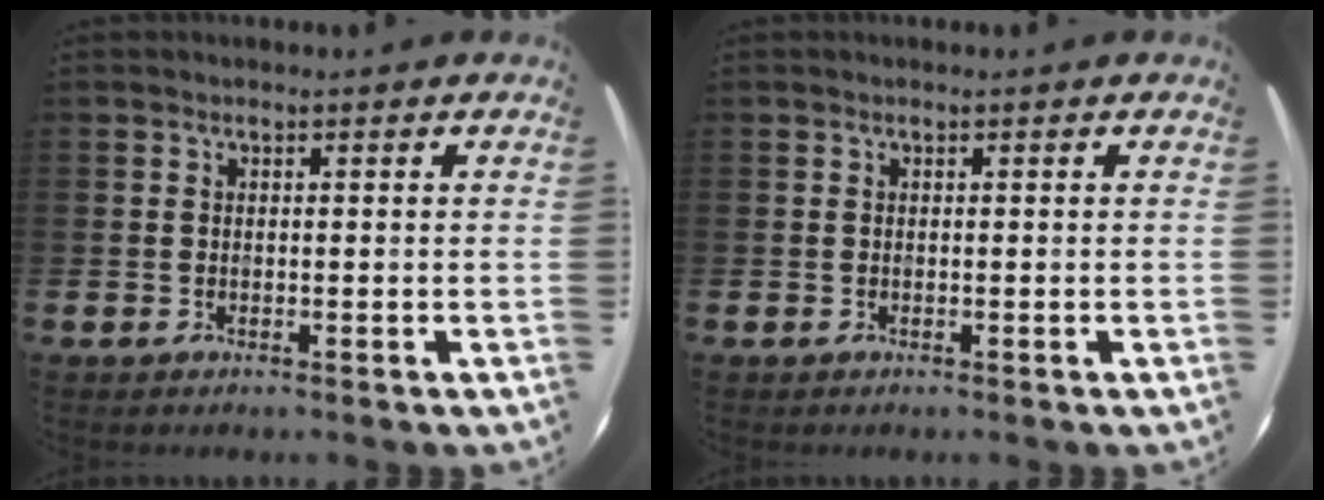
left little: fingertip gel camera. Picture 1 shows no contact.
{"total": 0.0}